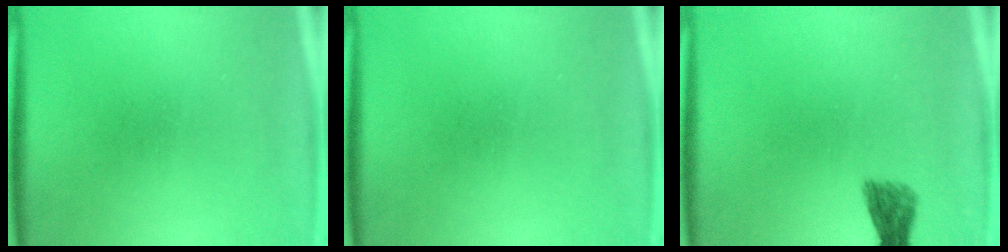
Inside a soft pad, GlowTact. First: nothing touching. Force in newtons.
{"total": 0.0}
{"total": 2.4}